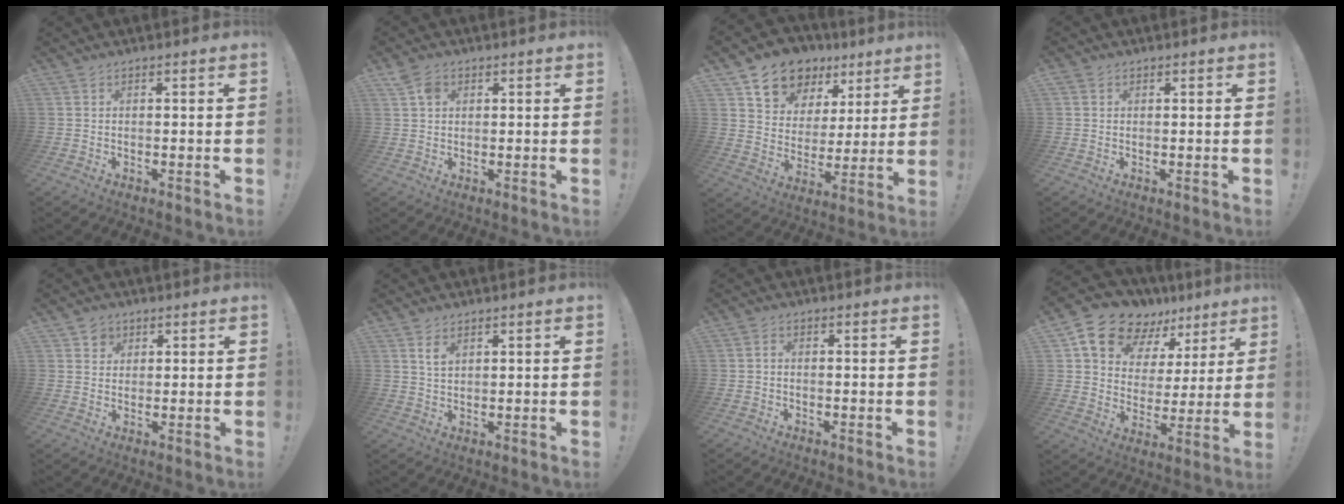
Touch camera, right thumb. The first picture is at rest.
{"total": 4.3, "force": [2.0, 3.2, 2.1], "torque": [-0.038, 0.003, 0.040]}
{"total": 13.4, "force": [9.0, 9.2, 3.6], "torque": [-0.062, -0.058, 0.169]}
{"total": 0.9, "force": [0.4, 0.7, 0.3], "torque": [-0.007, 0.002, 0.008]}
{"total": 3.3, "force": [1.7, 2.8, 0.3], "torque": [0.003, -0.008, 0.028]}
{"total": 3.5, "force": [1.9, 1.9, 2.2], "torque": [-0.036, -0.004, 0.033]}
{"total": 0.8, "force": [-0.6, 0.2, 0.5], "torque": [-0.009, 0.002, -0.011]}
{"total": 14.9, "force": [10.7, 8.8, 5.6], "torque": [-0.104, -0.073, 0.200]}